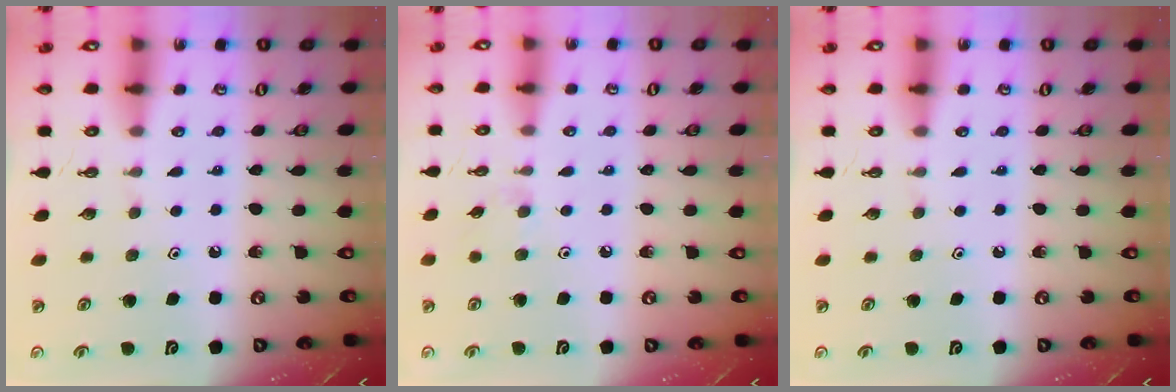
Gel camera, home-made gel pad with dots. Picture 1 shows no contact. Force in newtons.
{"total": 3.6, "press": 3.6, "slide": 0.5}
{"total": 0.0}